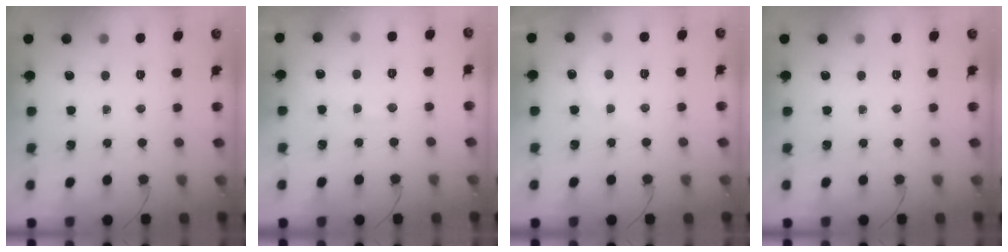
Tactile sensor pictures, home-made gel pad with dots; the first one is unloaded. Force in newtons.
{"total": 7.3, "press": 7.2, "slide": 1.4}
{"total": 5.2, "press": 5.2, "slide": 0.8}
{"total": 0.0}